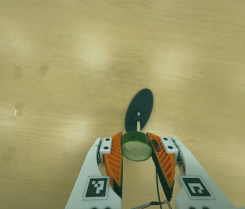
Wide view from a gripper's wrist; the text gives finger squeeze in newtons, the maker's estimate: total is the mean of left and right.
{"total": 10.1, "left": 9.1, "right": 11.1}